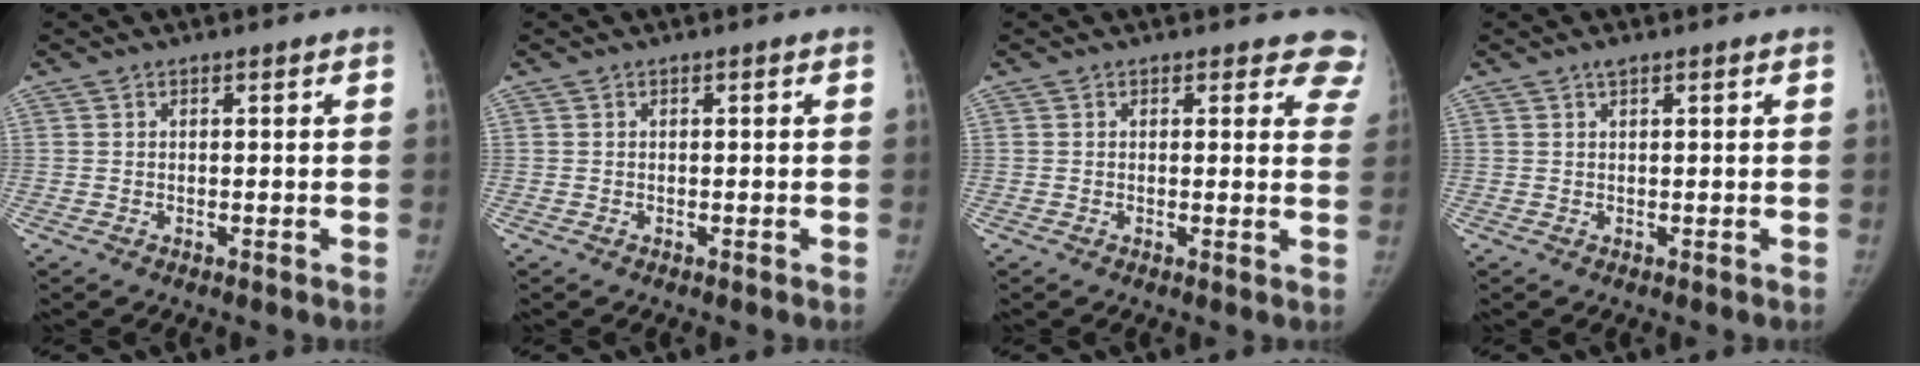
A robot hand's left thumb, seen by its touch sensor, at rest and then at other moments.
{"total": 0.0}
{"total": 6.9, "force": [6.1, 3.1, 1.0], "torque": [0.044, -0.024, 0.034]}
{"total": 1.0, "force": [0.7, 0.3, 0.6], "torque": [-0.005, 0.000, 0.013]}